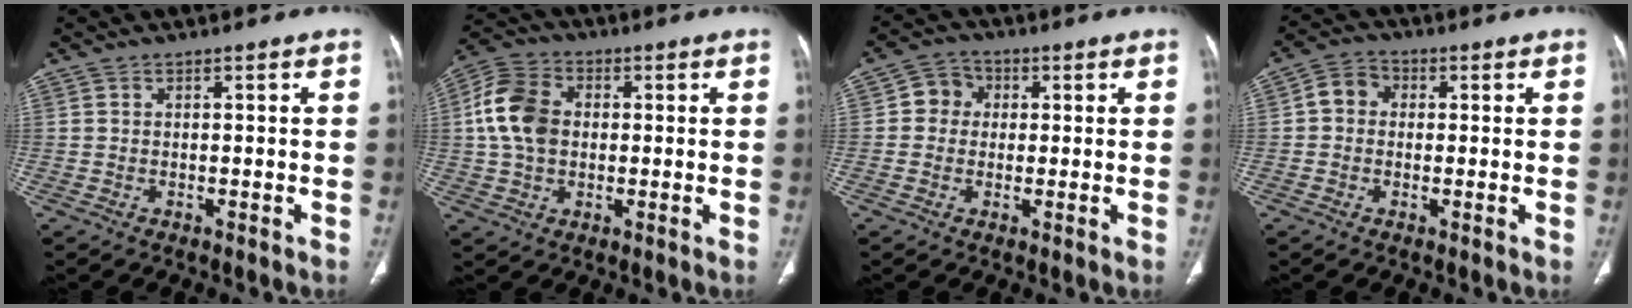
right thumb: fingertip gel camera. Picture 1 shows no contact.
{"total": 11.0, "force": [0.8, 8.1, 7.4], "torque": [-0.137, 0.018, 0.009]}
{"total": 4.9, "force": [0.6, 4.4, 2.0], "torque": [-0.011, 0.011, 0.000]}
{"total": 5.0, "force": [0.3, 4.2, 2.6], "torque": [-0.031, 0.015, -0.006]}